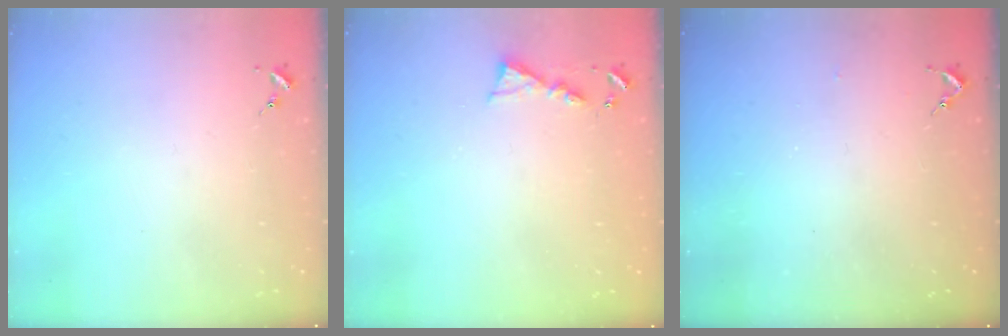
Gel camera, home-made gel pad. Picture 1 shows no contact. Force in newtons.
{"total": 4.9, "press": 4.9, "slide": 0.5}
{"total": 2.6, "press": 2.5, "slide": 0.3}